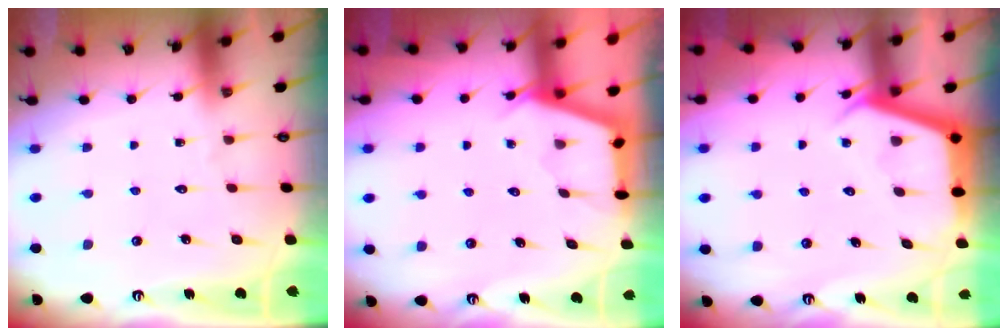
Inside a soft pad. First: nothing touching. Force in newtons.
{"total": 2.9, "press": 2.9, "slide": 0.3}
{"total": 3.8, "press": 3.8, "slide": 0.4}